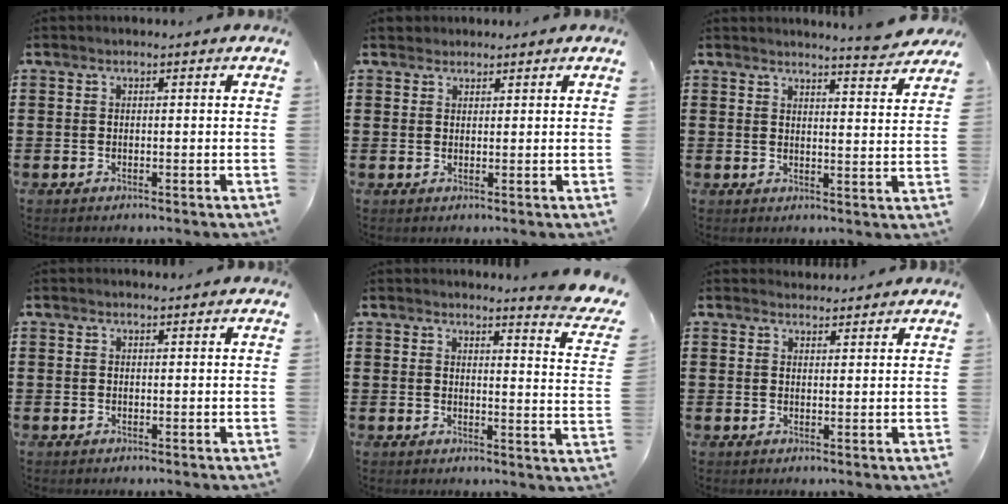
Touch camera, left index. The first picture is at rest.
{"total": 1.8, "force": [1.5, 0.9, -0.2], "torque": [-0.002, 0.005, 0.030]}
{"total": 4.2, "force": [4.0, -0.6, 1.0], "torque": [-0.025, -0.023, 0.069]}
{"total": 0.5, "force": [0.3, 0.4, 0.0], "torque": [-0.001, 0.004, 0.006]}
{"total": 3.7, "force": [3.4, -0.6, 1.3], "torque": [-0.026, -0.028, 0.054]}
{"total": 2.0, "force": [2.0, 0.3, -0.1], "torque": [-0.004, -0.003, 0.039]}